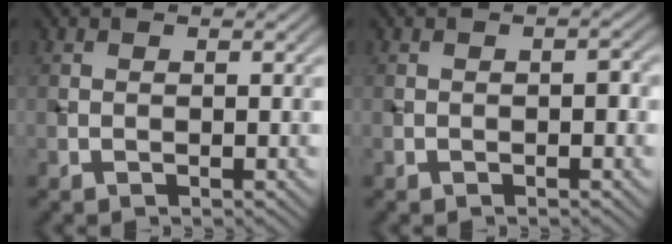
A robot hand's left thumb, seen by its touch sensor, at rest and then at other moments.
{"total": 1.1, "force": [-0.3, 0.5, 0.9], "torque": [-0.011, 0.004, -0.005]}